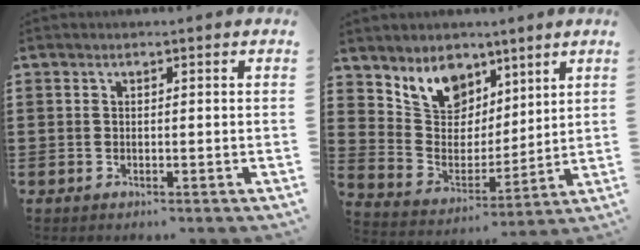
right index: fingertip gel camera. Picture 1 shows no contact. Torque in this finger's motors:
{"motor_torque": [0.53, 0.40, 0.57, 0.11]}